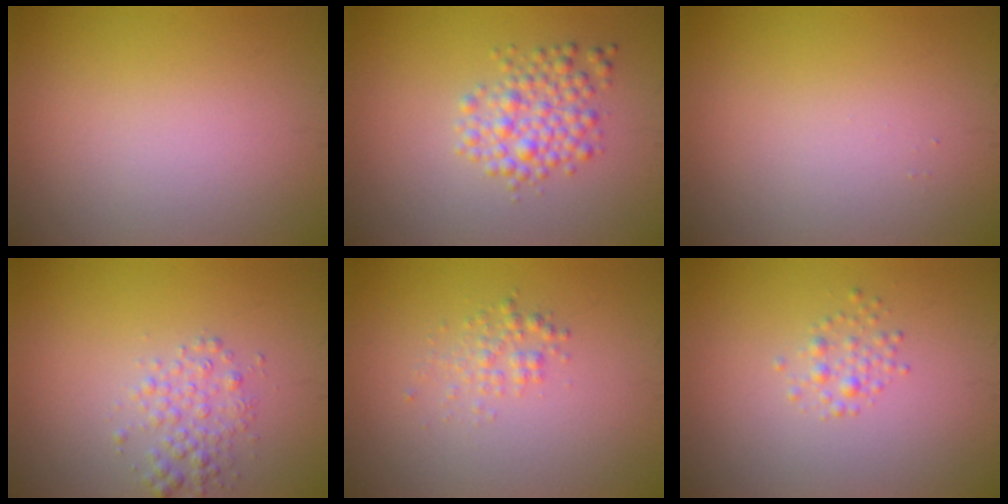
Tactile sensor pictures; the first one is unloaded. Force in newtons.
{"total": 3.3, "press": 3.3, "slide": 0.1}
{"total": 0.0}
{"total": 2.2, "press": 2.2, "slide": 0.0}
{"total": 1.5, "press": 1.5, "slide": 0.0}
{"total": 1.3, "press": 1.3, "slide": 0.0}